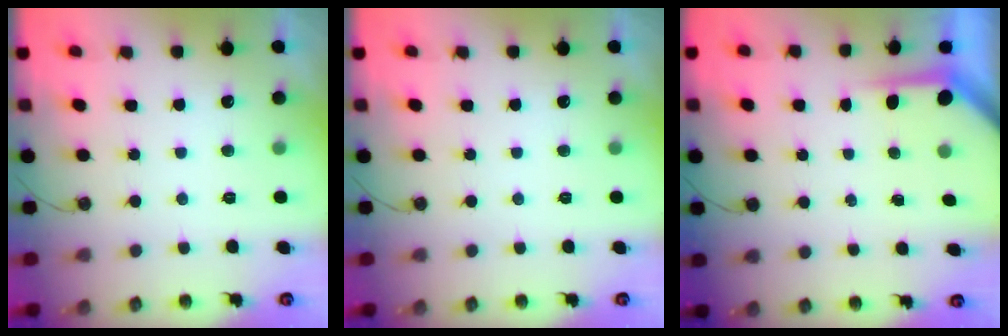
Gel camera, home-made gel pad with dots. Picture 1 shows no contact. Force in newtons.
{"total": 0.0}
{"total": 3.8, "press": 3.7, "slide": 0.3}